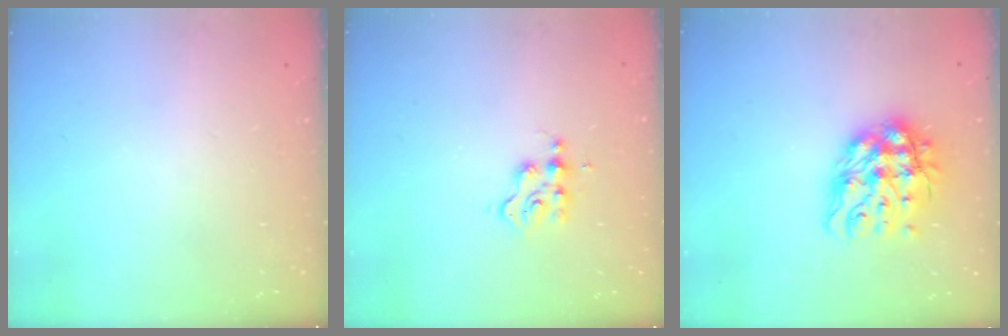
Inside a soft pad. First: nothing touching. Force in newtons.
{"total": 2.6, "press": 2.5, "slide": 0.7}
{"total": 14.3, "press": 14.2, "slide": 1.5}